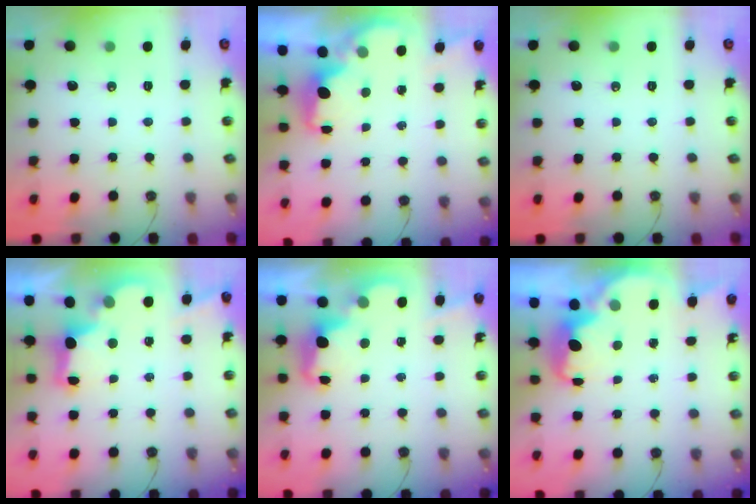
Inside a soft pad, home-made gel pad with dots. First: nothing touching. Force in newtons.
{"total": 1.9, "press": 1.8, "slide": 0.6}
{"total": 0.0}
{"total": 3.0, "press": 2.8, "slide": 0.9}
{"total": 2.5, "press": 2.5, "slide": 0.6}
{"total": 2.7, "press": 2.7, "slide": 0.4}